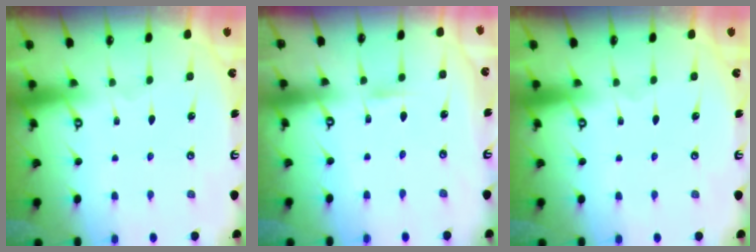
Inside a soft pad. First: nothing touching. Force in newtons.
{"total": 1.3, "press": 1.3, "slide": 0.1}
{"total": 0.0}